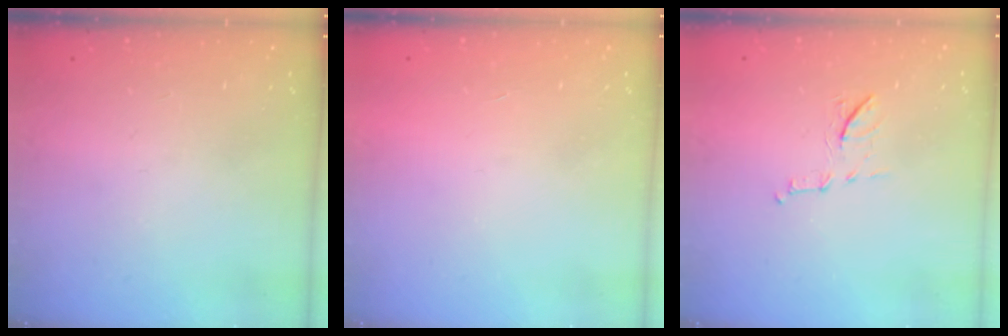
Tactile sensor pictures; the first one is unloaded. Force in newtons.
{"total": 1.7, "press": 1.7, "slide": 0.1}
{"total": 7.2, "press": 7.0, "slide": 1.5}